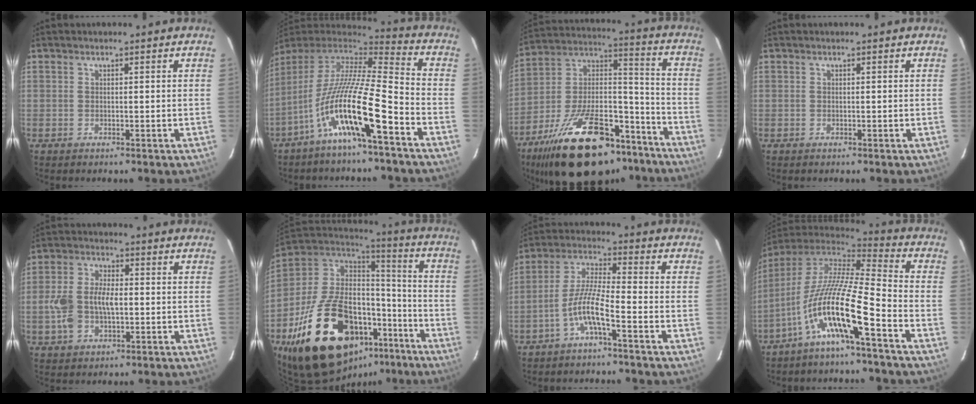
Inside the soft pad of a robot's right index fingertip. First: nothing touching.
{"total": 16.7, "force": [-8.0, 2.0, 14.5], "torque": [-0.256, -0.018, -0.151]}
{"total": 30.2, "force": [-20.4, 13.3, 17.7], "torque": [-0.323, 0.017, -0.310]}
{"total": 0.0}
{"total": 9.4, "force": [-1.3, 5.8, 7.3], "torque": [-0.155, 0.009, -0.020]}
{"total": 32.3, "force": [-18.3, 17.6, 20.0], "torque": [-0.385, 0.010, -0.266]}
{"total": 7.2, "force": [-3.9, 0.5, 6.1], "torque": [-0.137, 0.011, -0.074]}
{"total": 15.2, "force": [-6.8, 1.7, 13.5], "torque": [-0.238, -0.010, -0.133]}